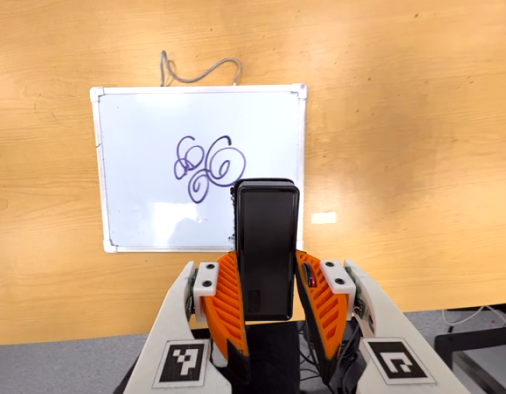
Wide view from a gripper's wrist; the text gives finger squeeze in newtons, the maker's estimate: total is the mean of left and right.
{"total": 4.2, "left": 2.8, "right": 5.6}